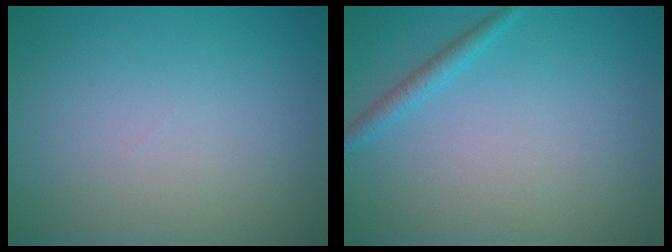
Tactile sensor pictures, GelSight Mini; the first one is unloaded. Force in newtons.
{"total": 1.4, "press": 1.4, "slide": 0.1}